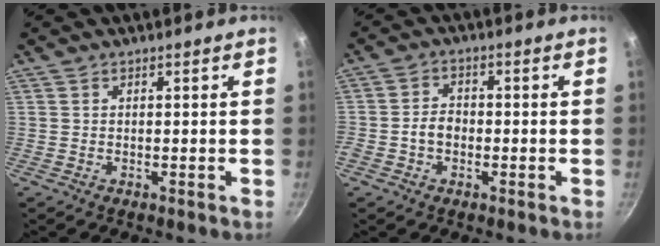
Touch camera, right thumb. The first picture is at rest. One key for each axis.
{"total": 3.7, "fx": -1.2, "fy": 2.8, "fz": 2.1, "tx": -0.023, "ty": 0.019, "tz": -0.025}